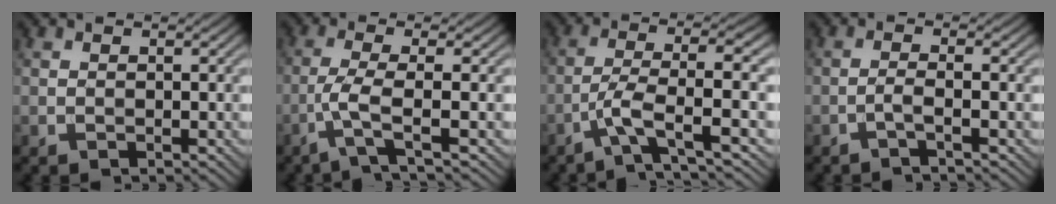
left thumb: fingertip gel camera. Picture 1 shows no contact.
{"total": 4.0, "force": [-1.6, 0.3, 3.6], "torque": [-0.068, 0.008, -0.055]}
{"total": 6.3, "force": [-2.8, 0.9, 5.6], "torque": [-0.102, 0.009, -0.070]}
{"total": 1.9, "force": [-1.0, 0.1, 1.6], "torque": [-0.026, 0.011, -0.030]}